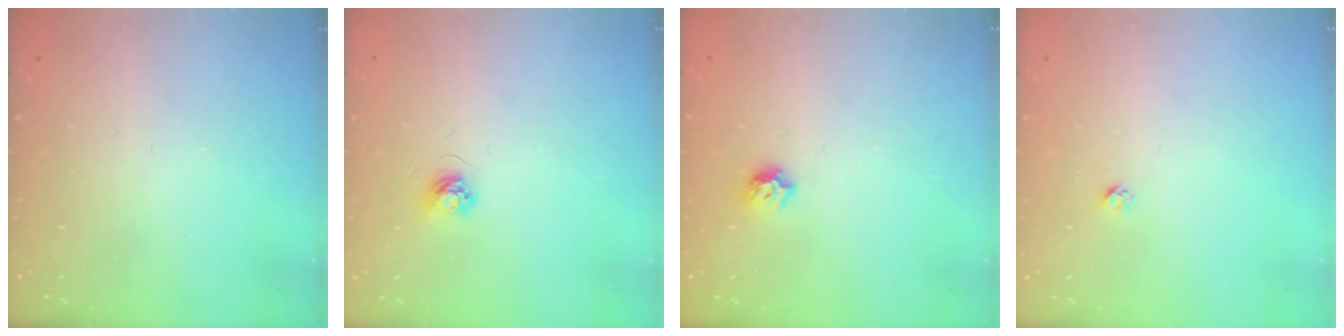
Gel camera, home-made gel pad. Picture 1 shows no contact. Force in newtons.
{"total": 3.6, "press": 3.6, "slide": 0.5}
{"total": 5.2, "press": 5.1, "slide": 0.9}
{"total": 1.9, "press": 1.9, "slide": 0.1}